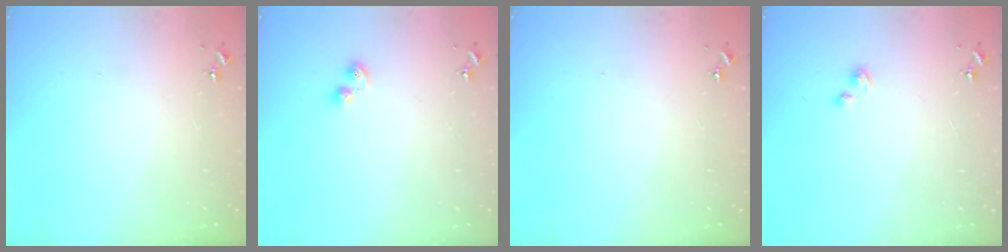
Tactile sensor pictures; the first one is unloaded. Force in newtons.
{"total": 4.3, "press": 4.2, "slide": 1.0}
{"total": 0.0}
{"total": 2.1, "press": 2.0, "slide": 0.5}